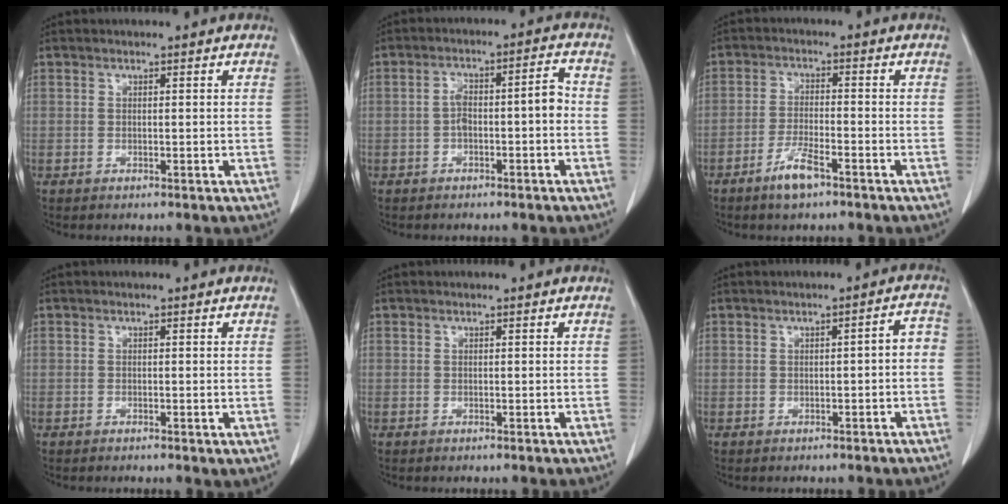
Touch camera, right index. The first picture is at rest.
{"total": 5.9, "force": [-1.1, 1.6, 5.5], "torque": [-0.094, 0.029, -0.017]}
{"total": 4.9, "force": [-3.3, 0.9, 3.5], "torque": [-0.072, -0.003, -0.061]}
{"total": 0.6, "force": [-0.2, 0.2, 0.5], "torque": [-0.010, -0.002, -0.005]}
{"total": 0.0}
{"total": 2.5, "force": [-0.7, 0.7, 2.3], "torque": [-0.024, 0.014, -0.010]}